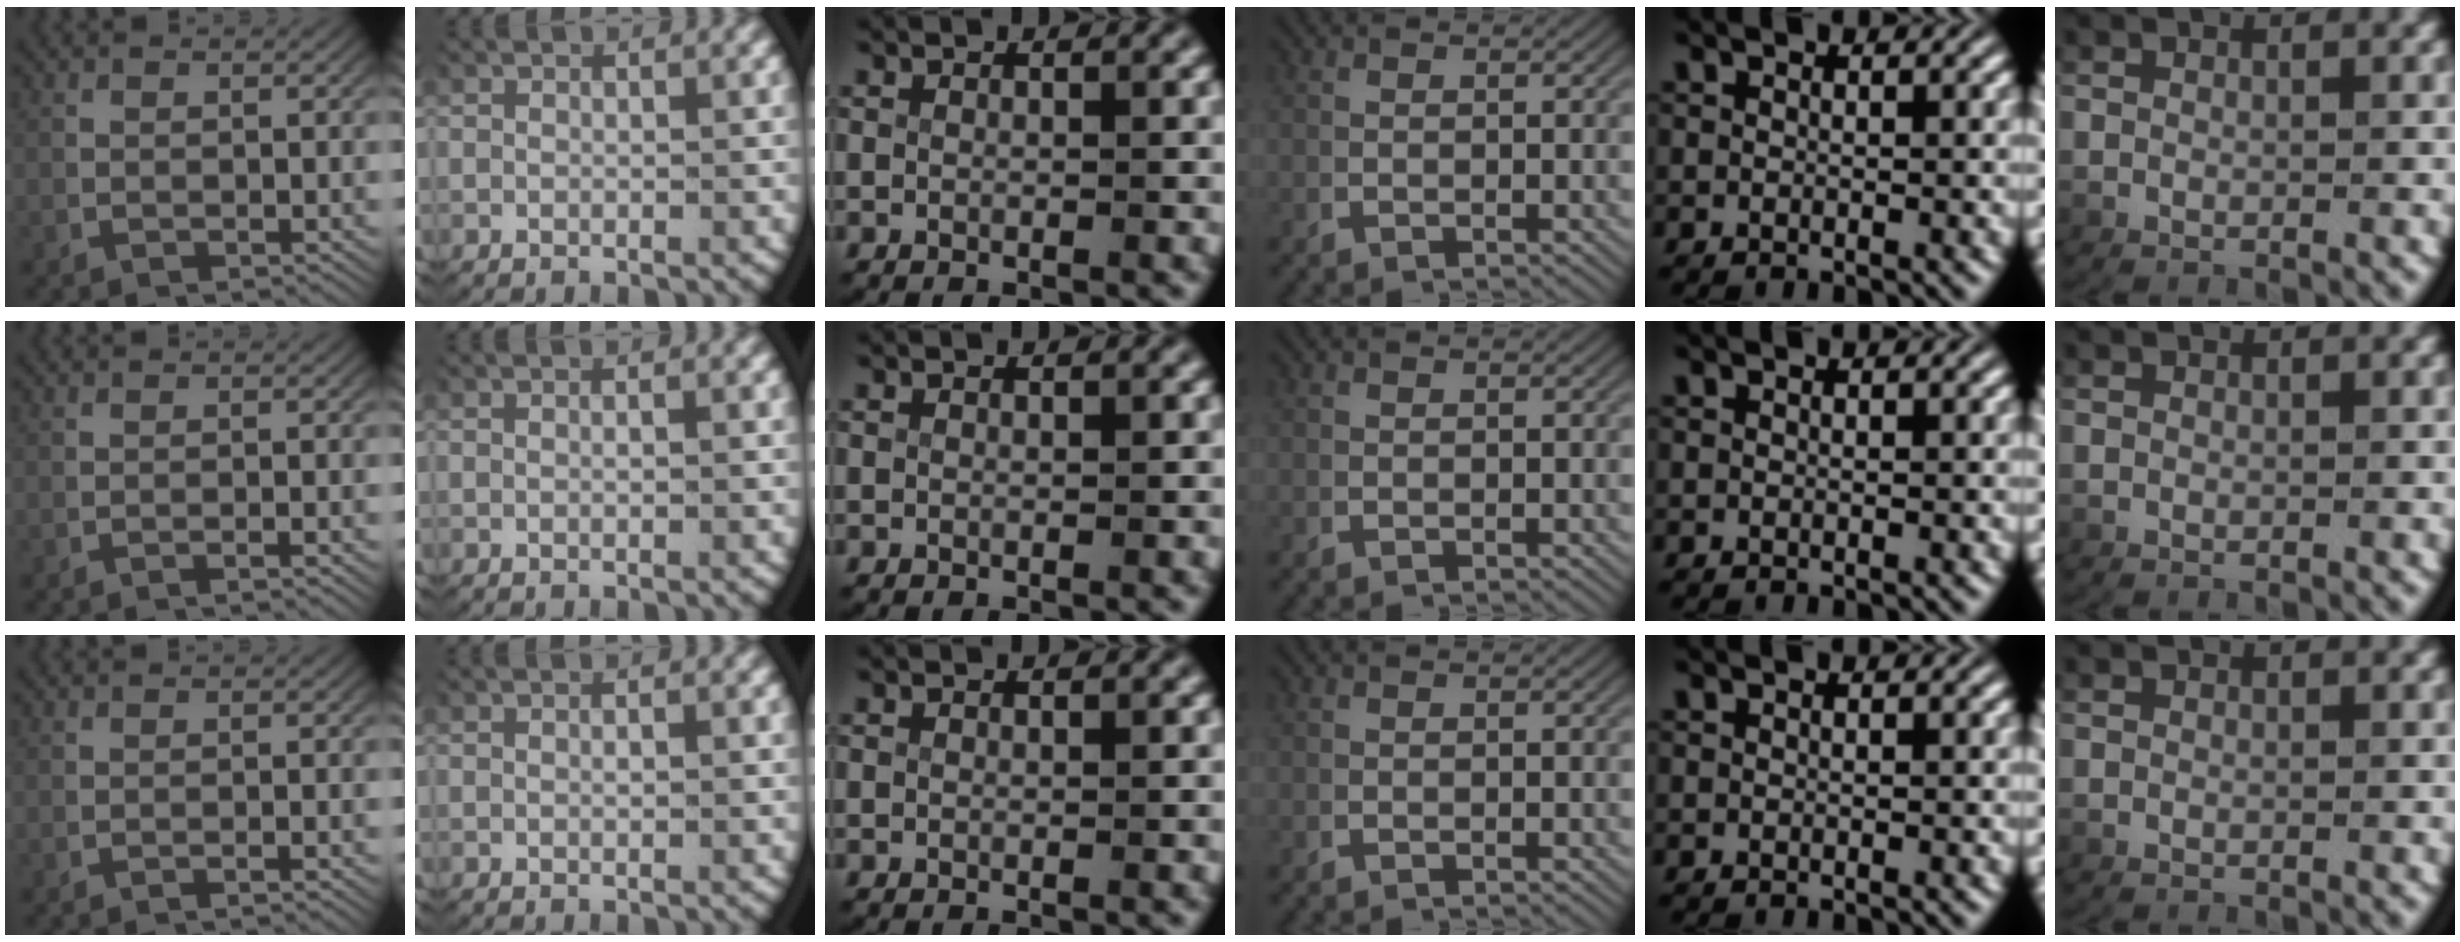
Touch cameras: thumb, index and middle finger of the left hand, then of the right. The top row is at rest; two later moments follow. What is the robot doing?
{"motion": "lift_and_place", "object": "plastic wrap"}